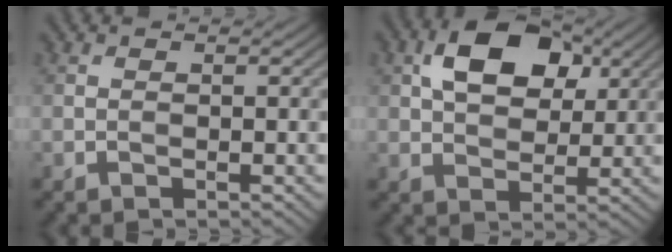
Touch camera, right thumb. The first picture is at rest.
{"total": 9.5, "force": [3.4, 5.9, 6.6], "torque": [-0.125, 0.007, 0.056]}